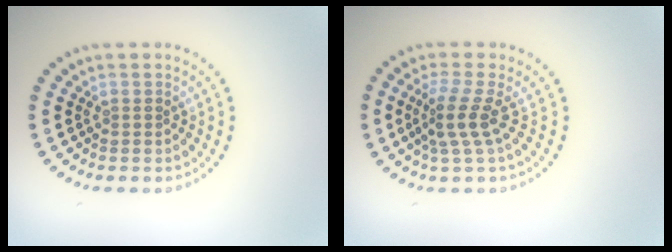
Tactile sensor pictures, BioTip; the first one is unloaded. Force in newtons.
{"total": 2.8, "press": 2.0, "slide": 2.0}